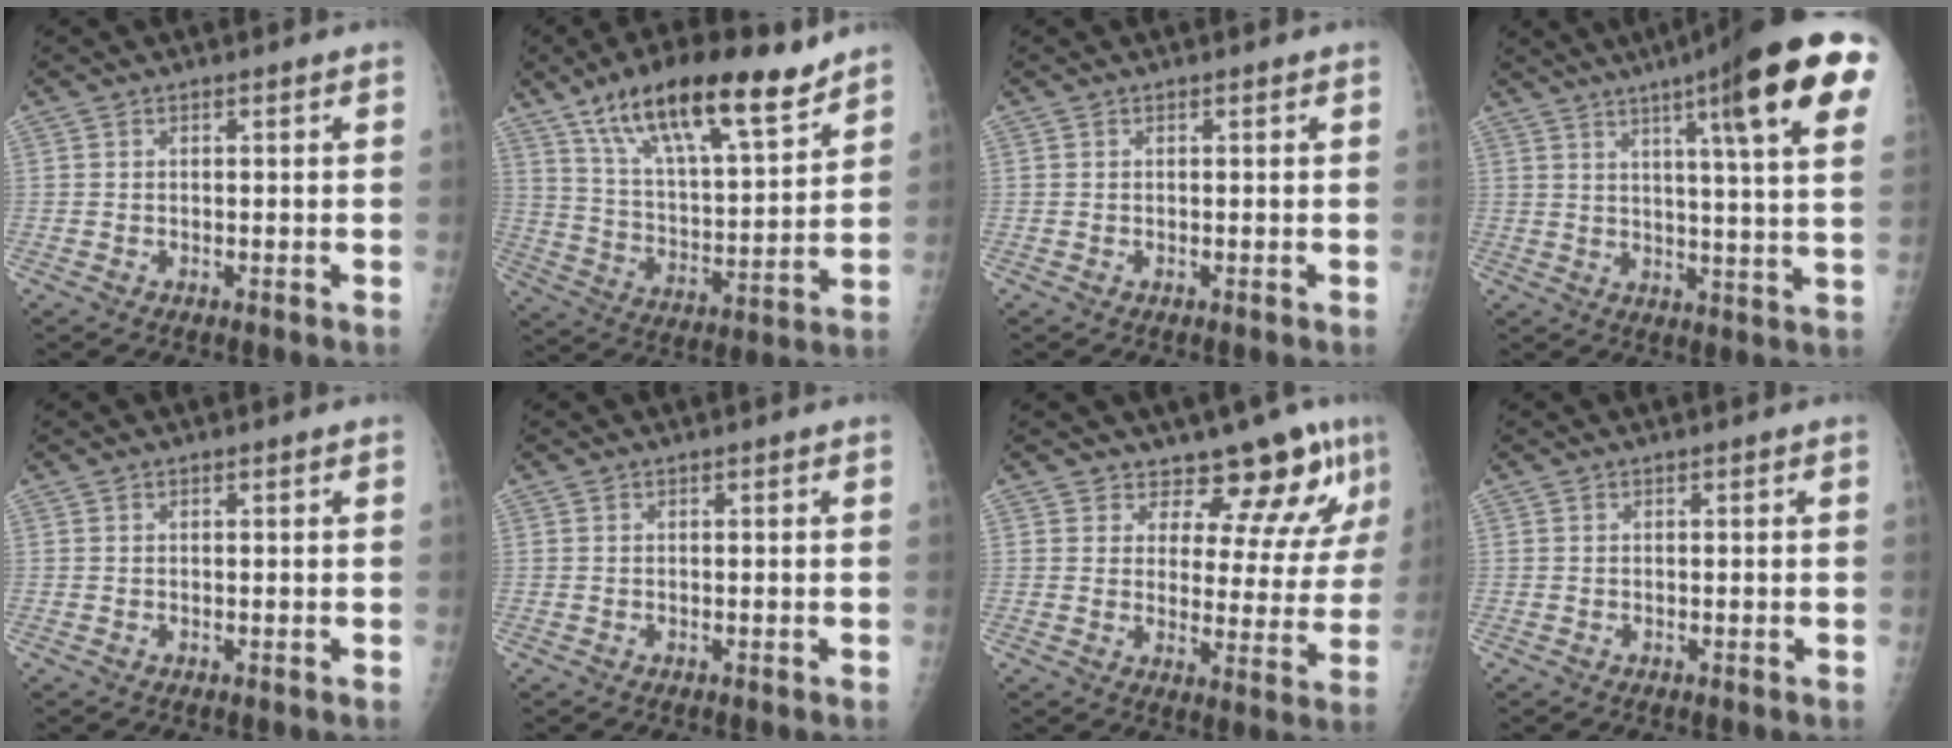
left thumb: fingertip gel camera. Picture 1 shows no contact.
{"total": 21.2, "force": [14.1, 6.7, 14.3], "torque": [-0.210, -0.052, 0.241]}
{"total": 0.0}
{"total": 22.0, "force": [10.7, 2.4, 19.1], "torque": [-0.259, -0.022, 0.134]}
{"total": 0.0}
{"total": 0.0}
{"total": 12.6, "force": [10.2, 5.1, 5.3], "torque": [-0.022, -0.071, 0.117]}
{"total": 0.0}